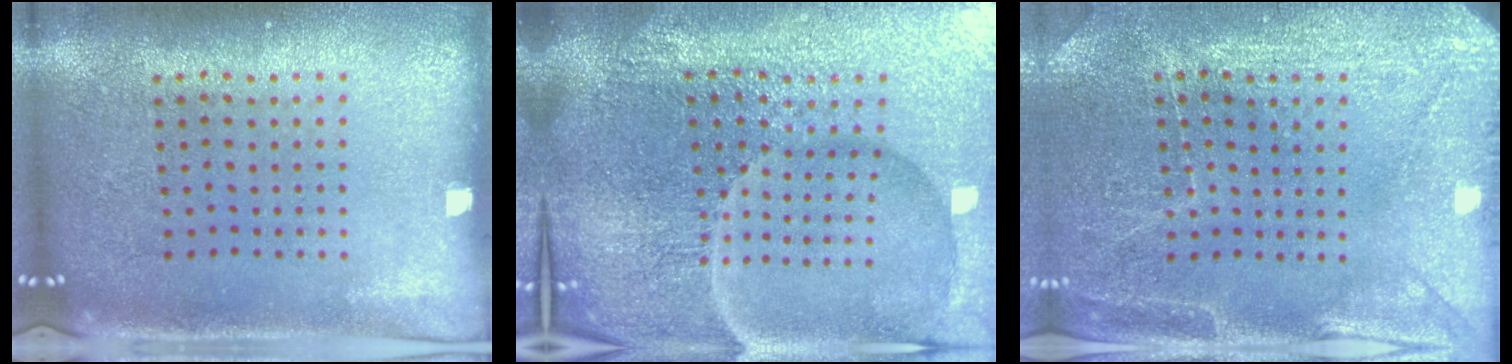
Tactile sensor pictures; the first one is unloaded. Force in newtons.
{"total": 6.8, "press": 6.0, "slide": 3.1}
{"total": 2.9, "press": 2.9, "slide": 0.3}